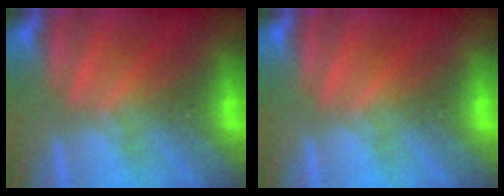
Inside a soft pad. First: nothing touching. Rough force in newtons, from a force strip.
{"total": 0.0}